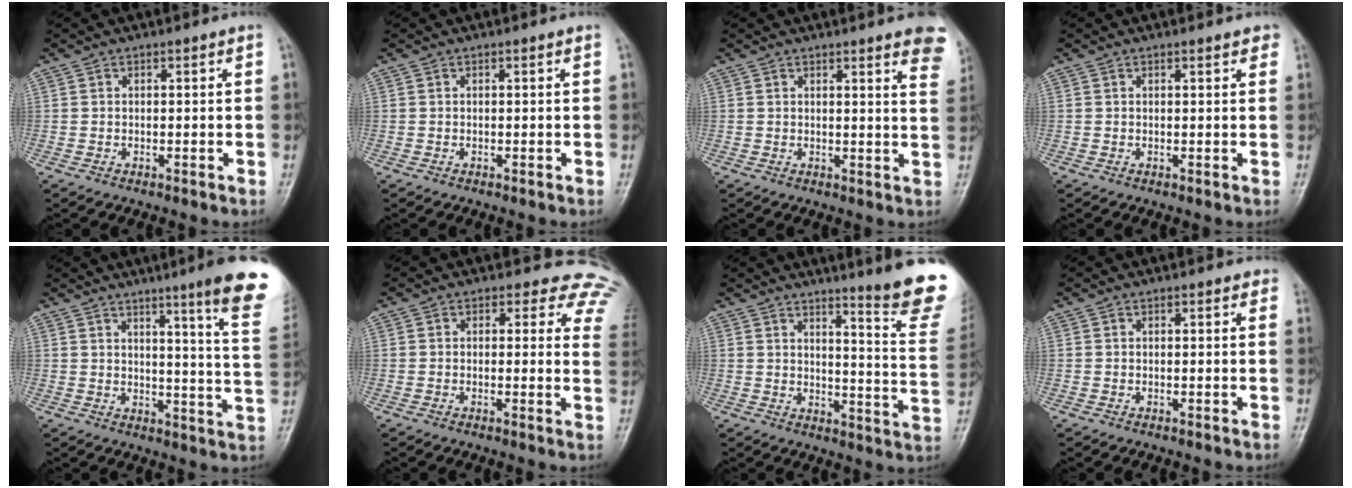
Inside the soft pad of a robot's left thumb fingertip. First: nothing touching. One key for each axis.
{"total": 0.0}
{"total": 9.5, "fx": 6.8, "fy": 1.8, "fz": 6.4, "tx": -0.050, "ty": -0.025, "tz": 0.060}
{"total": 1.5, "fx": 1.1, "fy": 0.6, "fz": 0.8, "tx": -0.004, "ty": 0.000, "tz": 0.009}
{"total": 16.1, "fx": 10.4, "fy": 0.2, "fz": 12.3, "tx": -0.137, "ty": -0.067, "tz": 0.117}
{"total": 9.6, "fx": 7.7, "fy": 5.3, "fz": 2.4, "tx": 0.028, "ty": -0.025, "tz": 0.046}
{"total": 16.6, "fx": 12.6, "fy": 1.0, "fz": 10.8, "tx": -0.111, "ty": -0.116, "tz": 0.152}
{"total": 0.8, "fx": 0.5, "fy": 0.4, "fz": 0.4, "tx": 0.001, "ty": -0.001, "tz": 0.000}